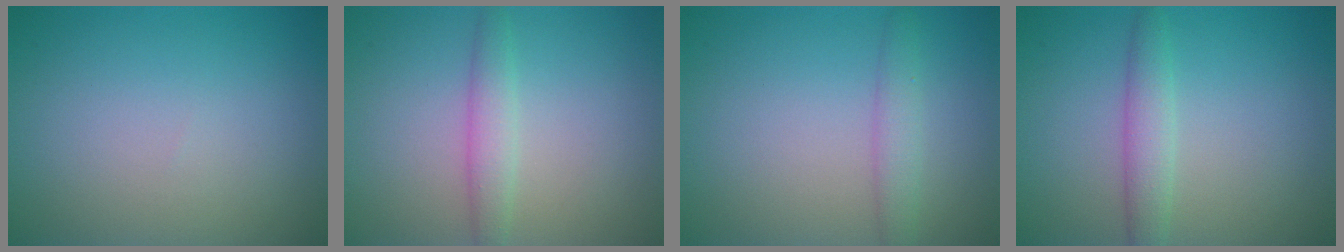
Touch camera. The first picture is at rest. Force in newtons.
{"total": 2.2, "press": 2.2, "slide": 0.1}
{"total": 2.0, "press": 2.0, "slide": 0.1}
{"total": 2.4, "press": 2.4, "slide": 0.1}